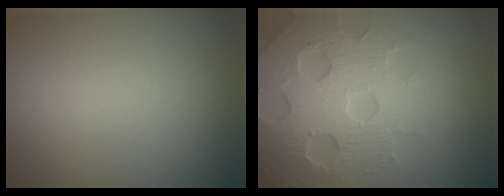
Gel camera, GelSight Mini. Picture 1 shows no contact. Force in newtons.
{"total": 7.2, "press": 7.1, "slide": 1.4}